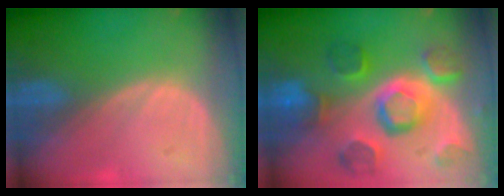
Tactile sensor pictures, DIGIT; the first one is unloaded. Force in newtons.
{"total": 11.9, "press": 10.3, "slide": 6.0}